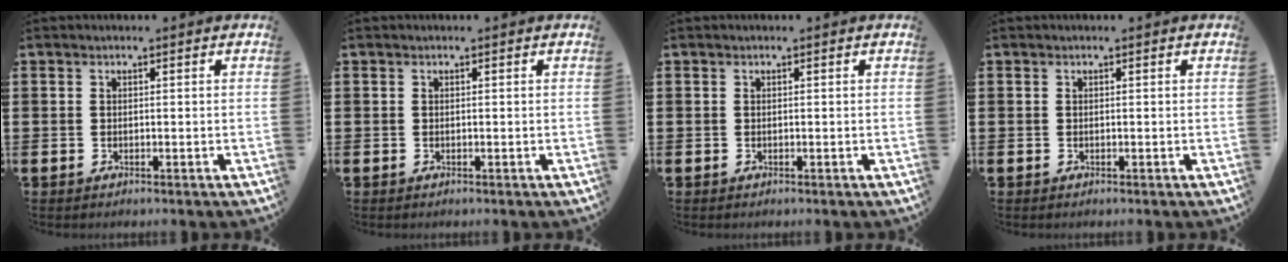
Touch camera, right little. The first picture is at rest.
{"total": 0.0}
{"total": 0.0}
{"total": 0.0}